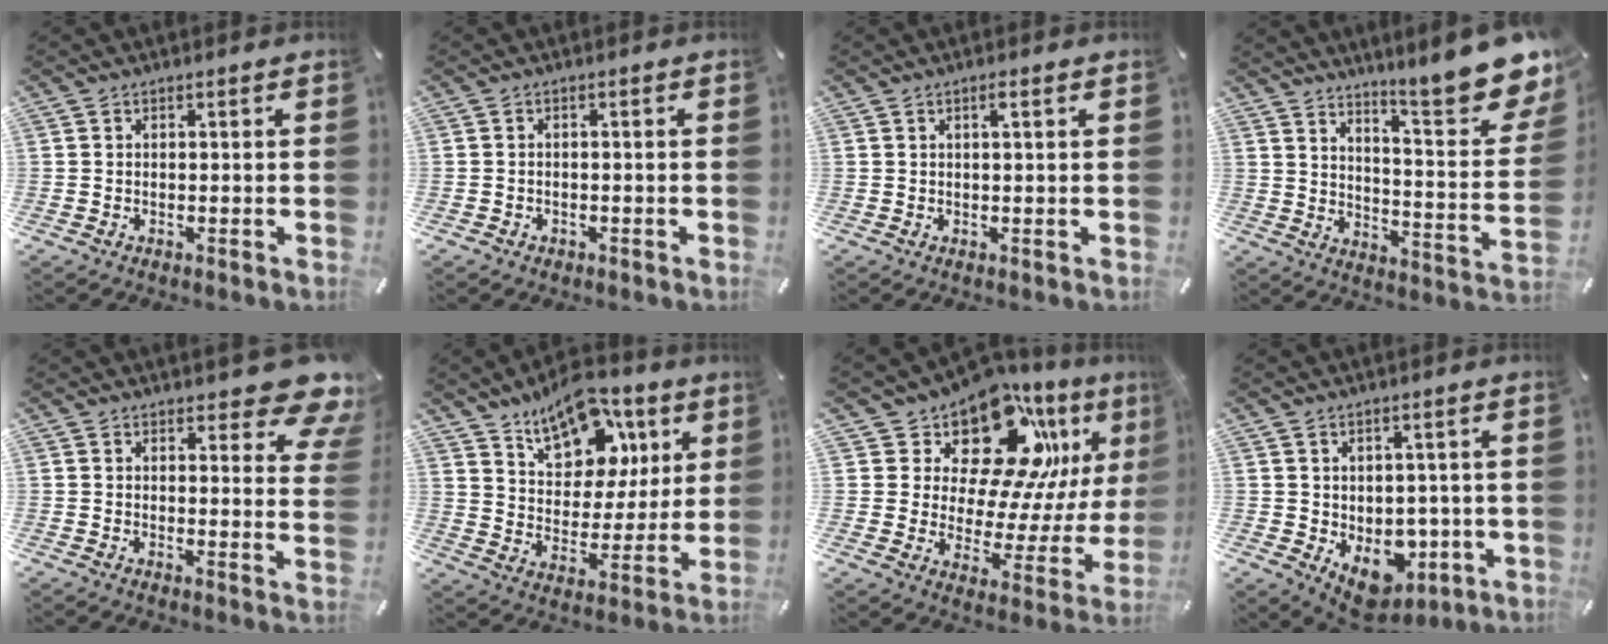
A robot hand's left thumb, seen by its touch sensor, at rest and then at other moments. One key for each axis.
{"total": 1.3, "fx": -0.7, "fy": 1.0, "fz": 0.0, "tx": -0.002, "ty": 0.006, "tz": -0.019}
{"total": 1.5, "fx": 0.5, "fy": 0.1, "fz": 1.4, "tx": -0.029, "ty": 0.000, "tz": 0.008}
{"total": 15.6, "fx": 12.1, "fy": 3.6, "fz": 9.1, "tx": -0.122, "ty": -0.110, "tz": 0.197}
{"total": 9.8, "fx": 7.1, "fy": 3.8, "fz": 5.5, "tx": -0.061, "ty": -0.053, "tz": 0.124}
{"total": 16.0, "fx": 10.4, "fy": 9.9, "fz": 7.1, "tx": -0.105, "ty": -0.063, "tz": 0.186}
{"total": 19.5, "fx": 13.5, "fy": 10.4, "fz": 9.4, "tx": -0.130, "ty": -0.108, "tz": 0.231}
{"total": 8.1, "fx": -1.8, "fy": 6.8, "fz": 3.9, "tx": -0.027, "ty": -0.001, "tz": -0.019}